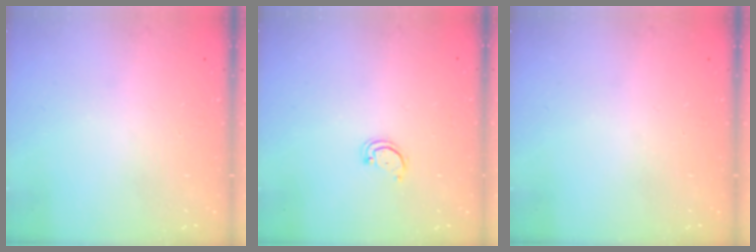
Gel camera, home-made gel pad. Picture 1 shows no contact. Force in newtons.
{"total": 2.2, "press": 2.2, "slide": 0.2}
{"total": 0.0}